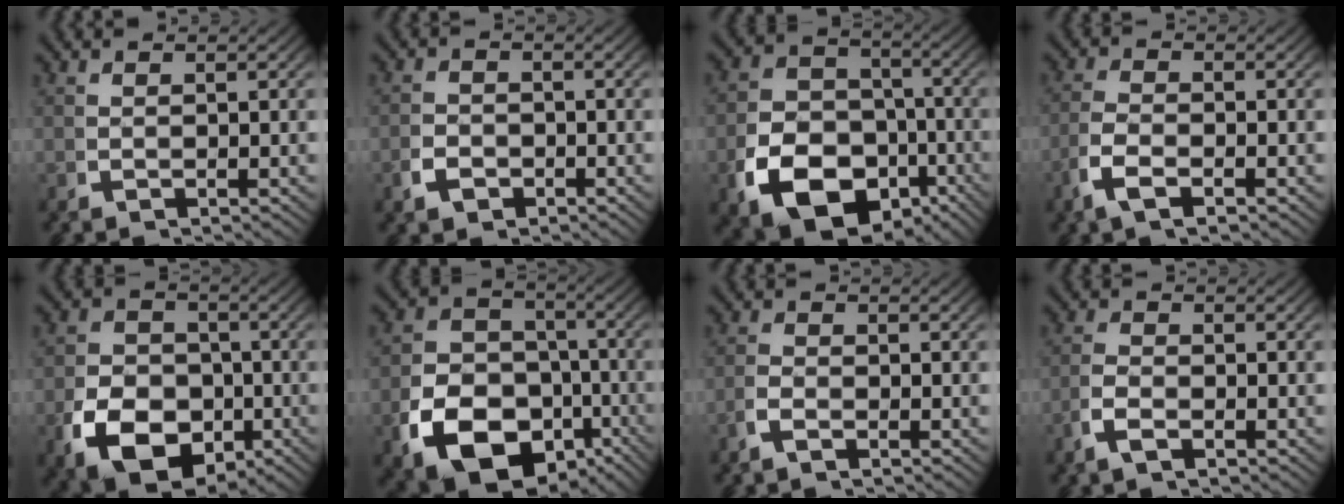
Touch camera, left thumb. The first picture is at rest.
{"total": 2.2, "force": [-1.3, 1.5, 0.9], "torque": [-0.019, -0.009, -0.021]}
{"total": 13.7, "force": [-5.0, 10.3, 7.5], "torque": [-0.144, -0.052, -0.071]}
{"total": 3.0, "force": [-1.3, 1.5, 2.3], "torque": [-0.065, -0.006, -0.025]}
{"total": 10.1, "force": [-3.0, 7.6, 6.0], "torque": [-0.113, -0.040, -0.037]}
{"total": 15.2, "force": [-5.7, 11.3, 8.3], "torque": [-0.164, -0.066, -0.076]}
{"total": 1.3, "force": [-1.0, 0.5, 0.7], "torque": [-0.019, -0.003, -0.023]}
{"total": 2.0, "force": [-1.1, 1.0, 1.3], "torque": [-0.037, -0.005, -0.024]}